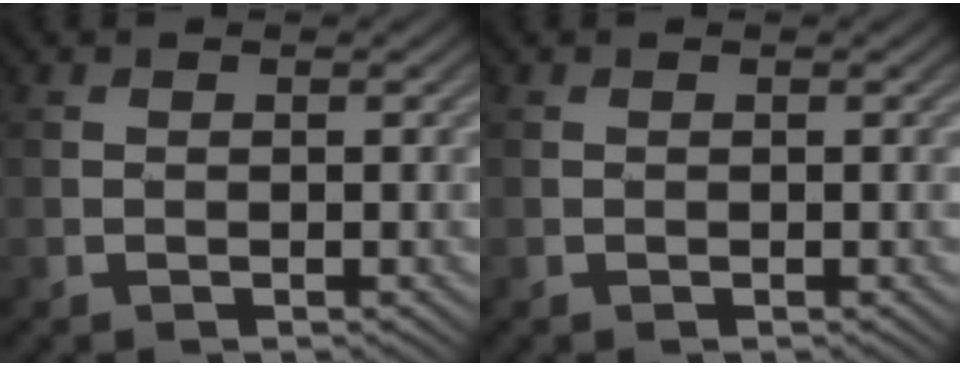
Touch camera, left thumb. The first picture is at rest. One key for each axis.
{"total": 0.0}